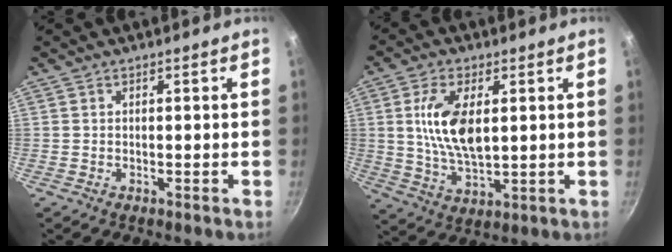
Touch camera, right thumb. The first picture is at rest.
{"total": 11.7, "force": [2.2, 5.8, 9.9], "torque": [-0.183, -0.008, 0.046]}